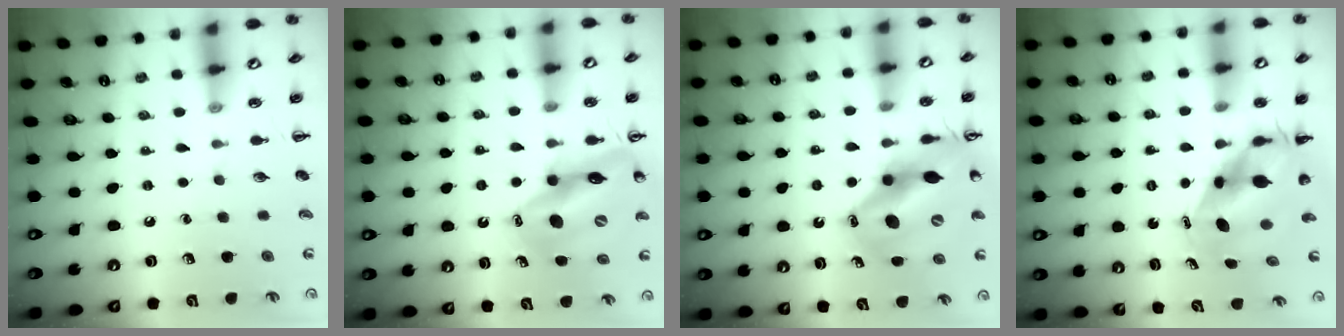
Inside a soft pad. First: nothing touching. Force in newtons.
{"total": 14.1, "press": 13.6, "slide": 3.9}
{"total": 17.2, "press": 16.3, "slide": 5.5}
{"total": 6.4, "press": 6.2, "slide": 1.8}